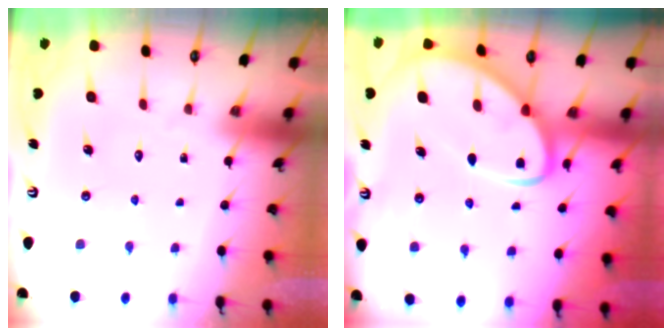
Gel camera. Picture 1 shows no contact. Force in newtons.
{"total": 10.1, "press": 10.1, "slide": 1.0}